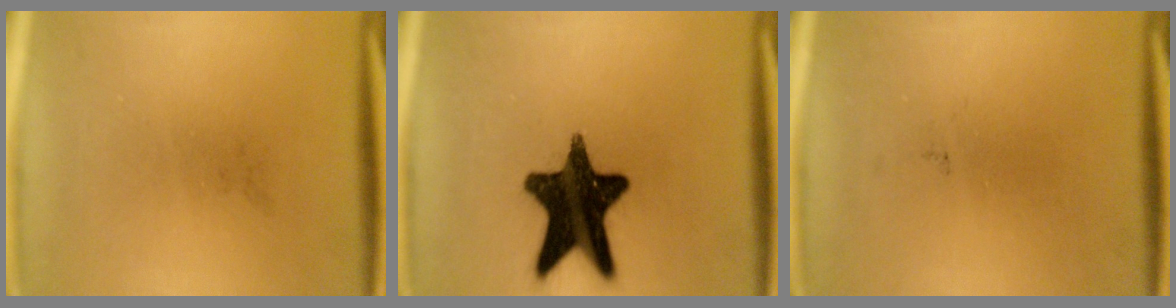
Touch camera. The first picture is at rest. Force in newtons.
{"total": 16.7}
{"total": 0.0}